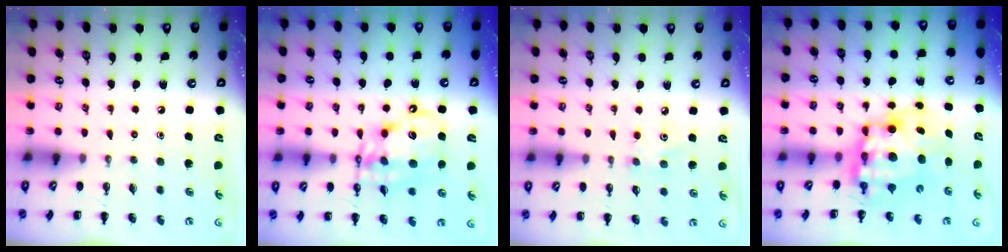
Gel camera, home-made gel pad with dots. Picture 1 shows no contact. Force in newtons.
{"total": 12.3, "press": 11.8, "slide": 3.2}
{"total": 3.3, "press": 3.2, "slide": 0.8}
{"total": 11.4, "press": 11.0, "slide": 2.9}